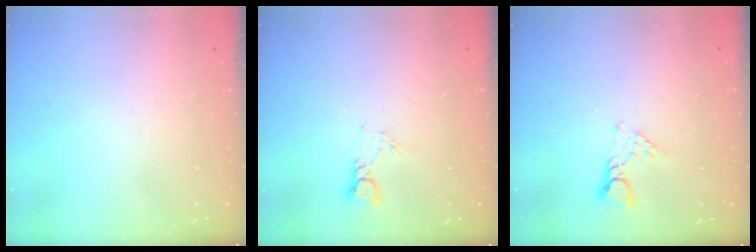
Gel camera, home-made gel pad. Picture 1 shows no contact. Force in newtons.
{"total": 3.5, "press": 3.4, "slide": 0.4}
{"total": 3.2, "press": 3.2, "slide": 0.3}